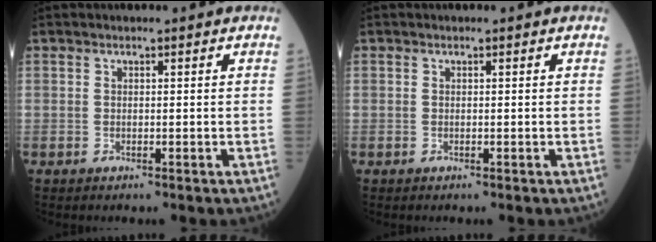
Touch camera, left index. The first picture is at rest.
{"total": 0.0}